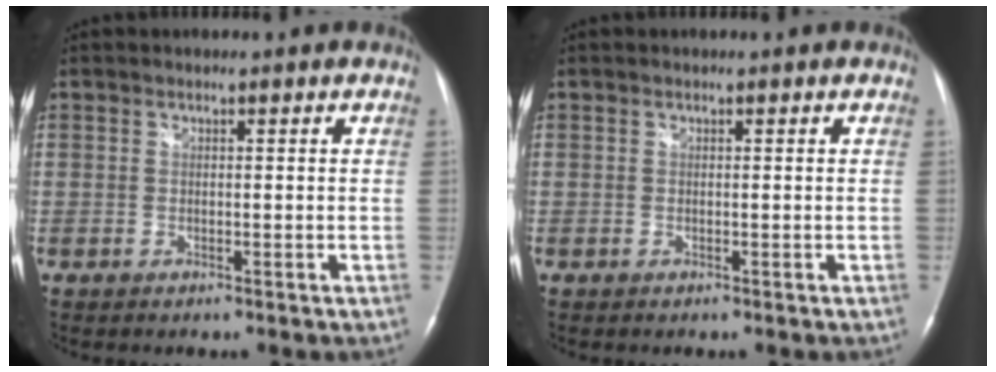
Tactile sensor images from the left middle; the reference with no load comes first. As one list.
[{"total": 0.0}]